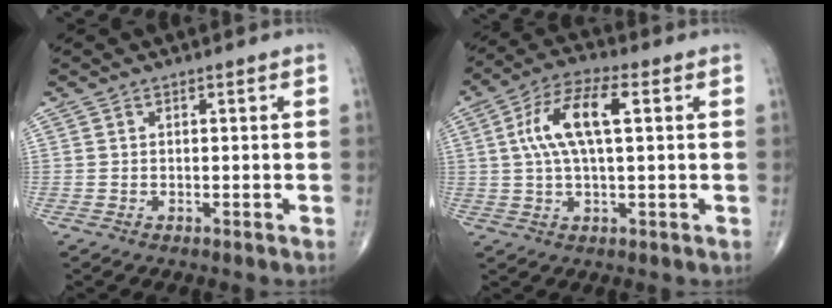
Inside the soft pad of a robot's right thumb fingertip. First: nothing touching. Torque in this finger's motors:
{"motor_torque": [0.12, 0.12, 0.86, -0.03, 0.36]}